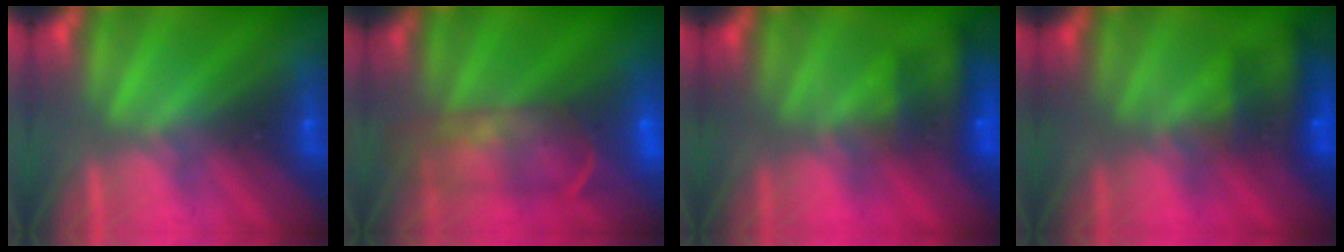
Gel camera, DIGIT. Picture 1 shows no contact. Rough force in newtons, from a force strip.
{"total": 9.1}
{"total": 7.8}
{"total": 7.8}